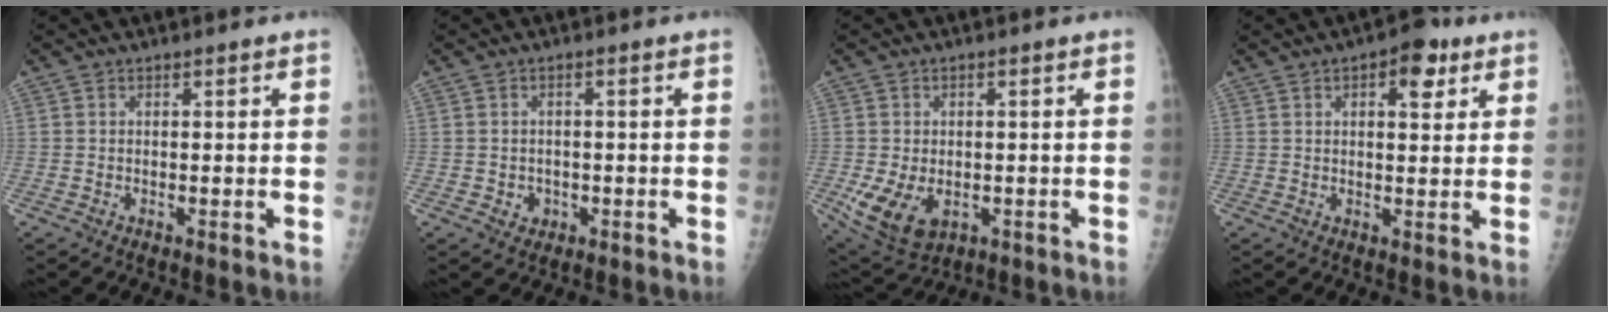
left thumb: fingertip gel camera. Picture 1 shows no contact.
{"total": 2.4, "force": [-0.7, 2.2, 0.8], "torque": [-0.001, 0.005, -0.004]}
{"total": 9.9, "force": [-2.0, 6.6, 7.2], "torque": [-0.126, -0.007, -0.014]}
{"total": 6.8, "force": [3.3, 3.3, 5.0], "torque": [-0.044, -0.008, 0.038]}